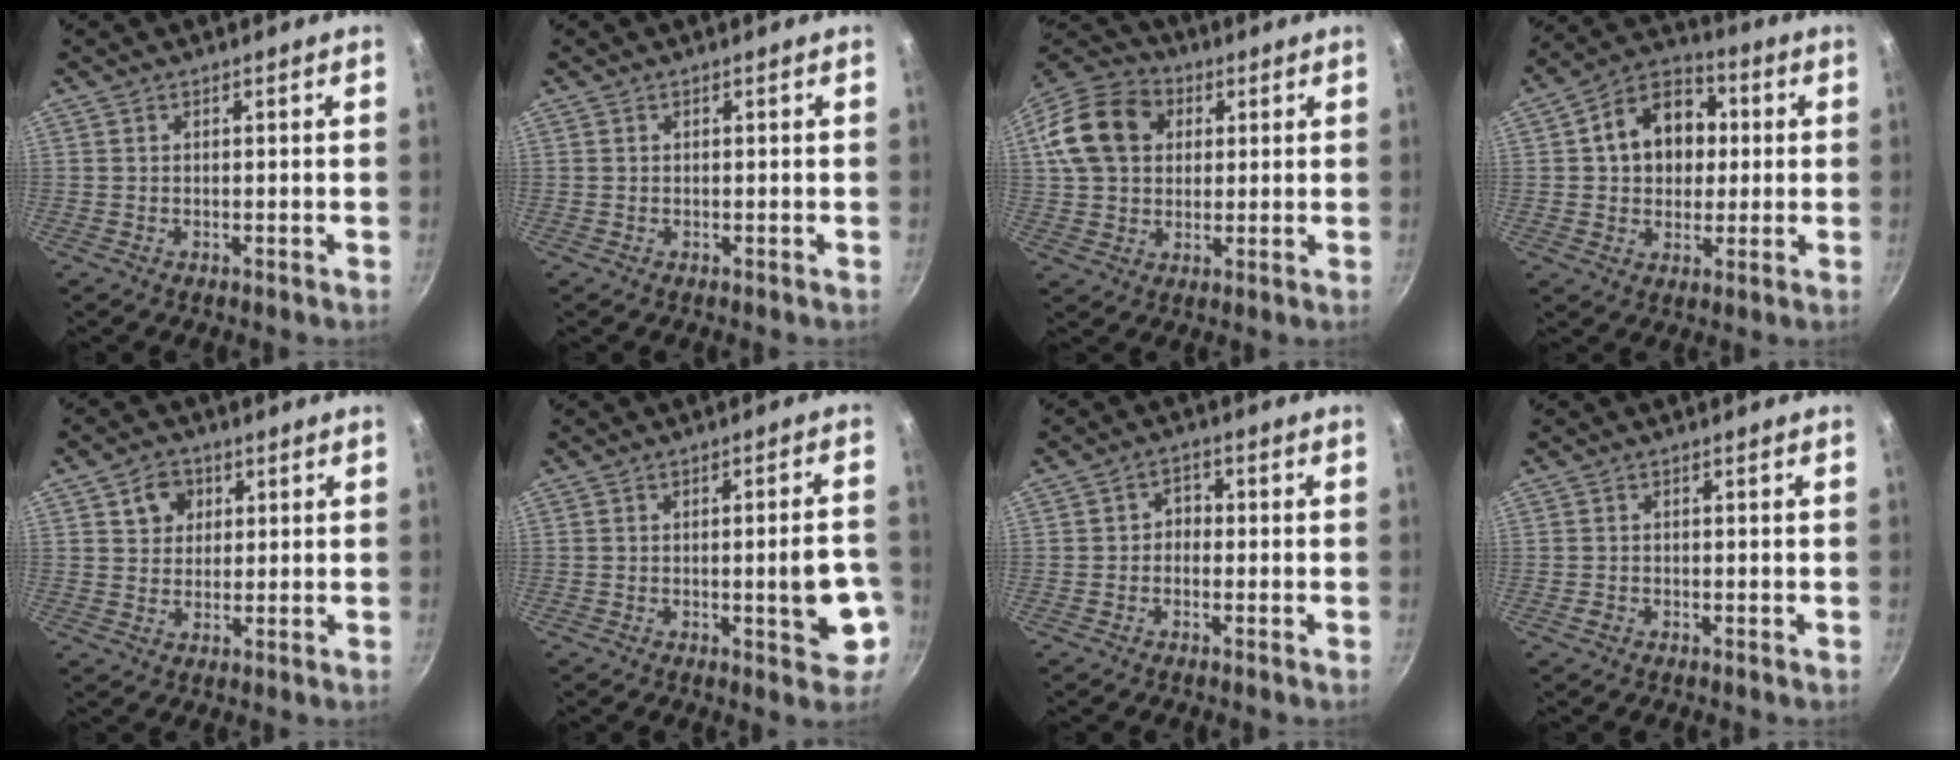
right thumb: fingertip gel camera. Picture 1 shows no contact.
{"total": 0.0}
{"total": 16.2, "force": [3.9, 12.5, 9.5], "torque": [-0.167, 0.024, 0.056]}
{"total": 14.2, "force": [2.1, 11.0, 8.7], "torque": [-0.101, 0.021, 0.020]}
{"total": 5.3, "force": [2.0, 4.5, 2.0], "torque": [-0.004, 0.002, 0.030]}
{"total": 8.7, "force": [-2.3, 2.7, 8.0], "torque": [-0.085, 0.014, -0.025]}
{"total": 2.8, "force": [-0.6, 2.3, 1.5], "torque": [-0.007, 0.013, -0.018]}
{"total": 0.9, "force": [-0.6, 0.5, 0.4], "torque": [-0.011, 0.002, -0.014]}